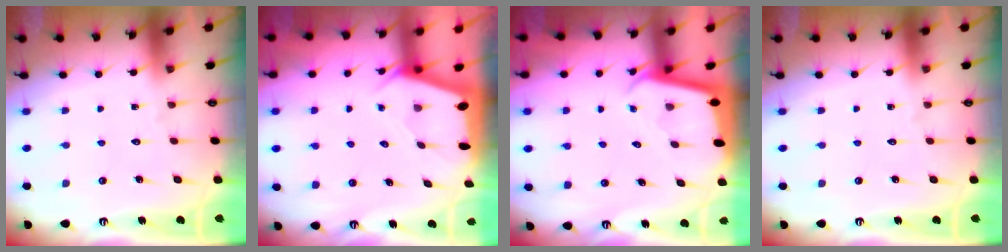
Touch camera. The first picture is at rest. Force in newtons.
{"total": 1.9, "press": 1.9, "slide": 0.3}
{"total": 2.7, "press": 2.7, "slide": 0.2}
{"total": 0.0}